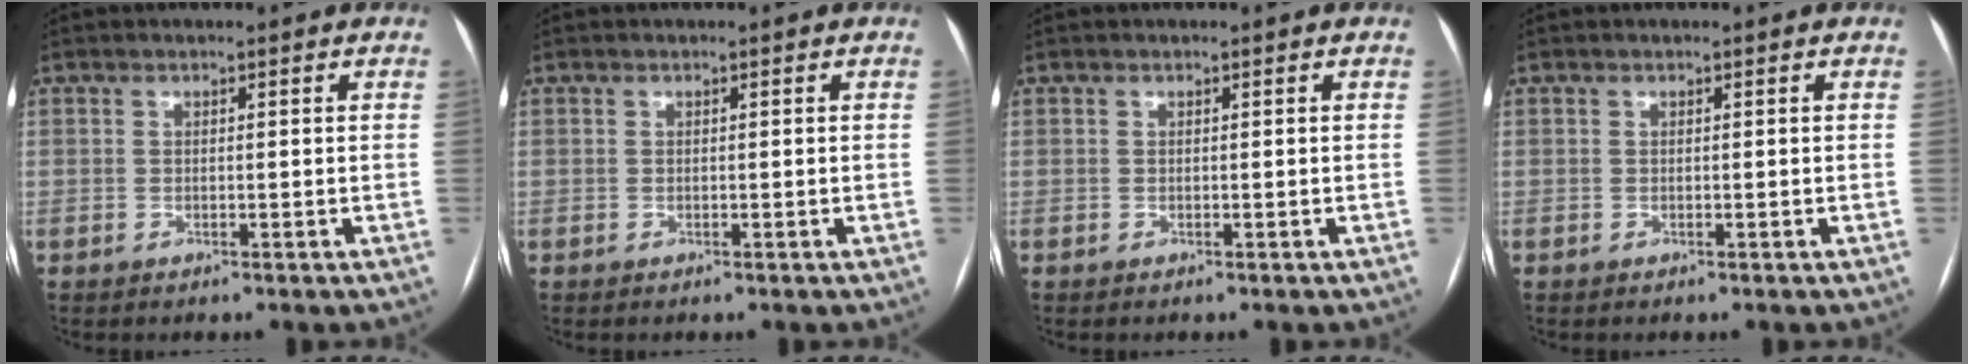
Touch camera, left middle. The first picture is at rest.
{"total": 0.0}
{"total": 0.0}
{"total": 0.0}